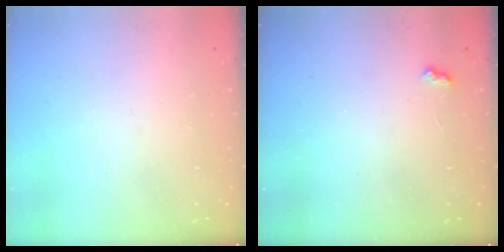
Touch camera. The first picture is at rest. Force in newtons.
{"total": 3.9, "press": 3.9, "slide": 0.5}